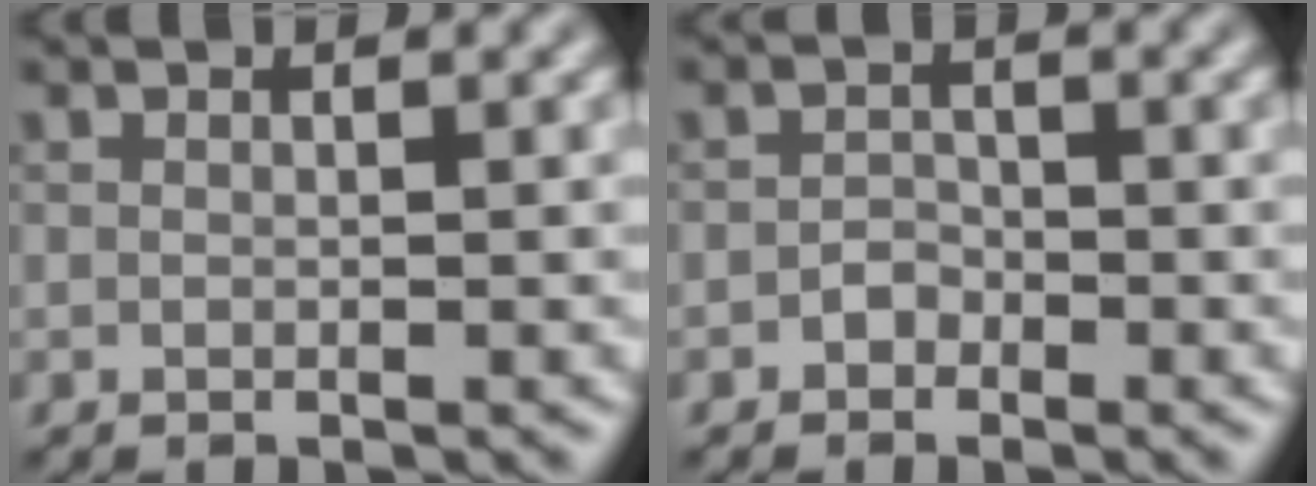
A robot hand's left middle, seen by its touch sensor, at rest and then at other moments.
{"total": 1.1, "force": [-0.7, 0.8, 0.3], "torque": [-0.002, 0.003, -0.013]}